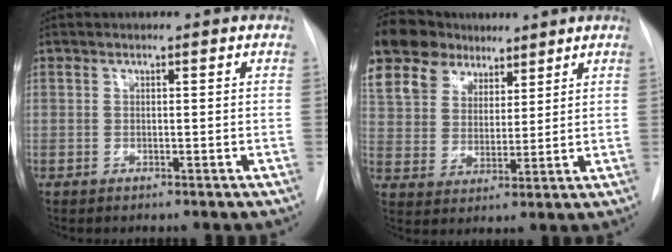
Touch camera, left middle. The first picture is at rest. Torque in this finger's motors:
{"motor_torque": [0.36, -0.28, 1.05, 0.21]}